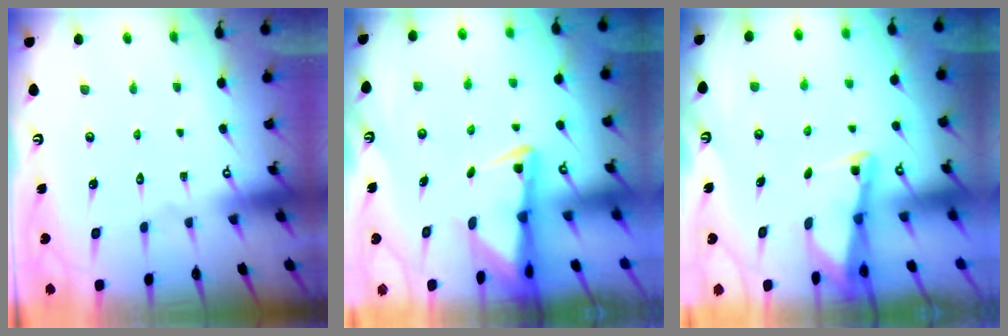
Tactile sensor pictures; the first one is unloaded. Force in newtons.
{"total": 3.9, "press": 3.8, "slide": 1.0}
{"total": 2.2, "press": 2.2, "slide": 0.3}